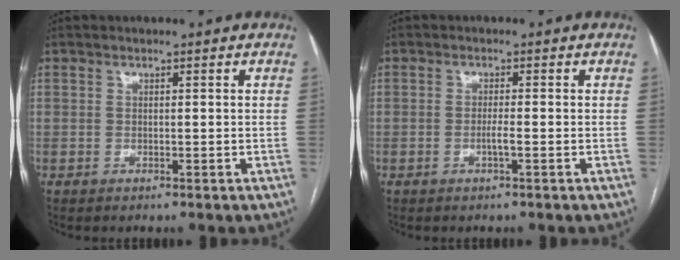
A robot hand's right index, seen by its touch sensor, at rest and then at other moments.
{"total": 1.7, "force": [-0.6, -0.1, 1.6], "torque": [-0.032, -0.001, -0.011]}